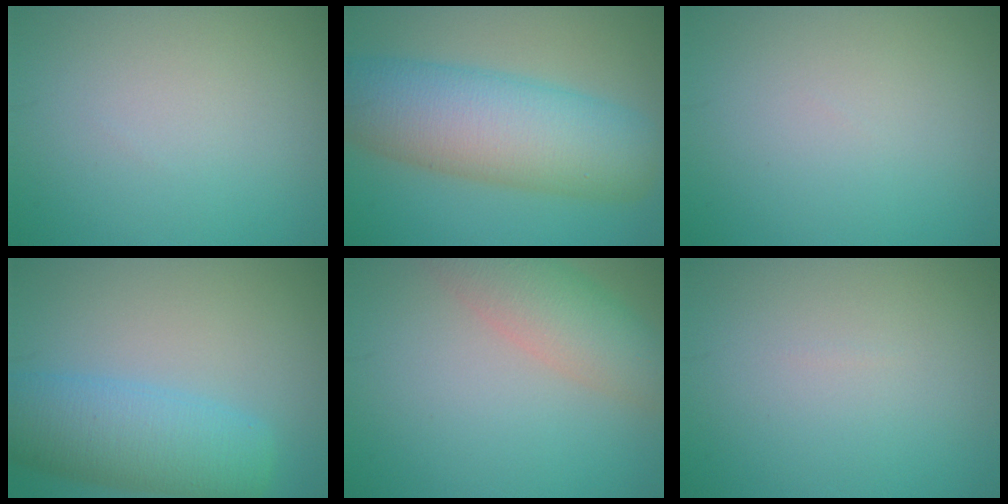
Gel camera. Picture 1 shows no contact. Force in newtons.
{"total": 10.5, "press": 10.5, "slide": 0.3}
{"total": 0.0}
{"total": 7.5, "press": 7.5, "slide": 0.4}
{"total": 5.5, "press": 5.5, "slide": 0.3}
{"total": 0.0}